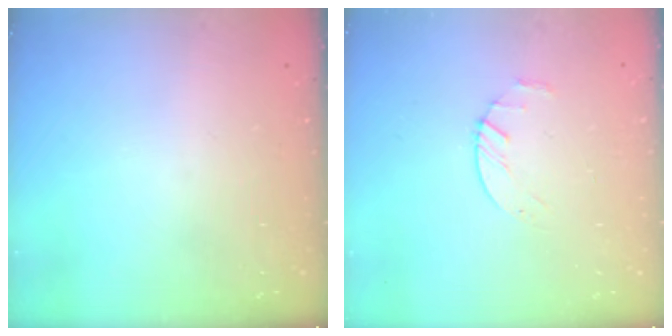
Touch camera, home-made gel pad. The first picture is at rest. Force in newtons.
{"total": 2.2, "press": 2.2, "slide": 0.3}